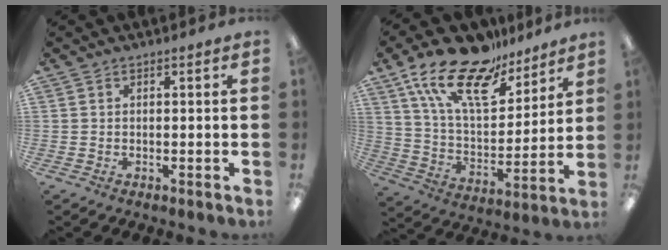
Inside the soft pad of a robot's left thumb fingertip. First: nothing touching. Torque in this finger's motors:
{"motor_torque": [0.49, 0.49, 1.53, -1.23, 0.25]}